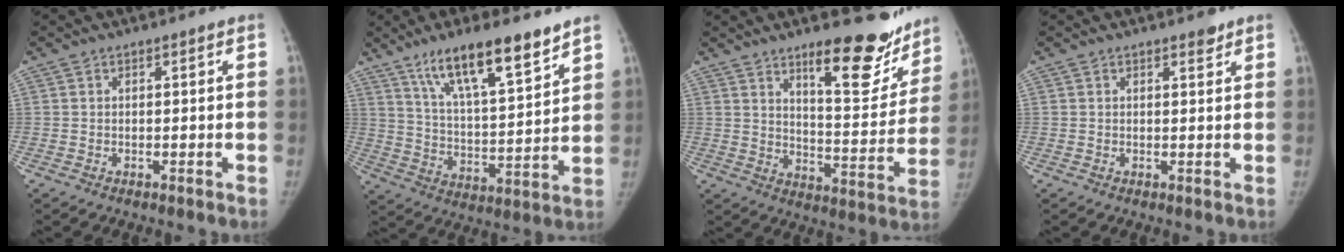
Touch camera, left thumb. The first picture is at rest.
{"total": 16.4, "force": [11.2, 4.0, 11.3], "torque": [-0.171, -0.055, 0.200]}
{"total": 17.1, "force": [12.0, 5.6, 10.9], "torque": [-0.091, -0.095, 0.174]}
{"total": 1.4, "force": [1.1, 0.6, 0.7], "torque": [-0.002, -0.007, 0.013]}